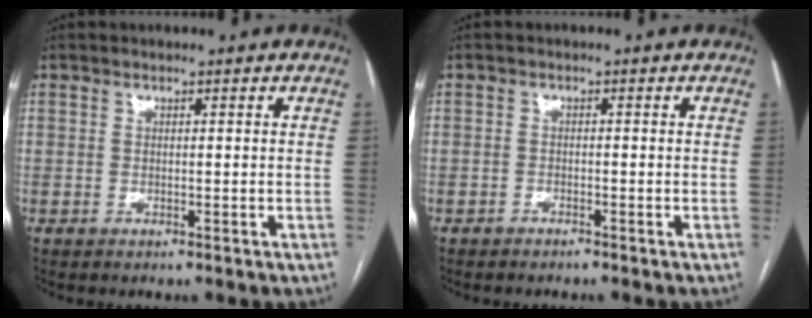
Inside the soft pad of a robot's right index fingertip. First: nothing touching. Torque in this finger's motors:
{"motor_torque": [0.31, -0.29, 0.02, -0.03]}